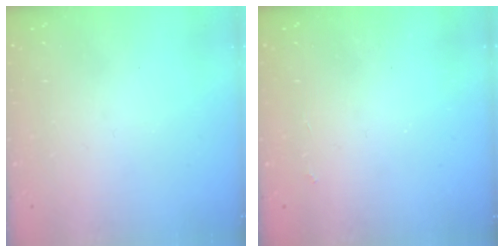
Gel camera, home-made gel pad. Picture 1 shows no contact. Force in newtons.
{"total": 2.5, "press": 2.5, "slide": 0.5}